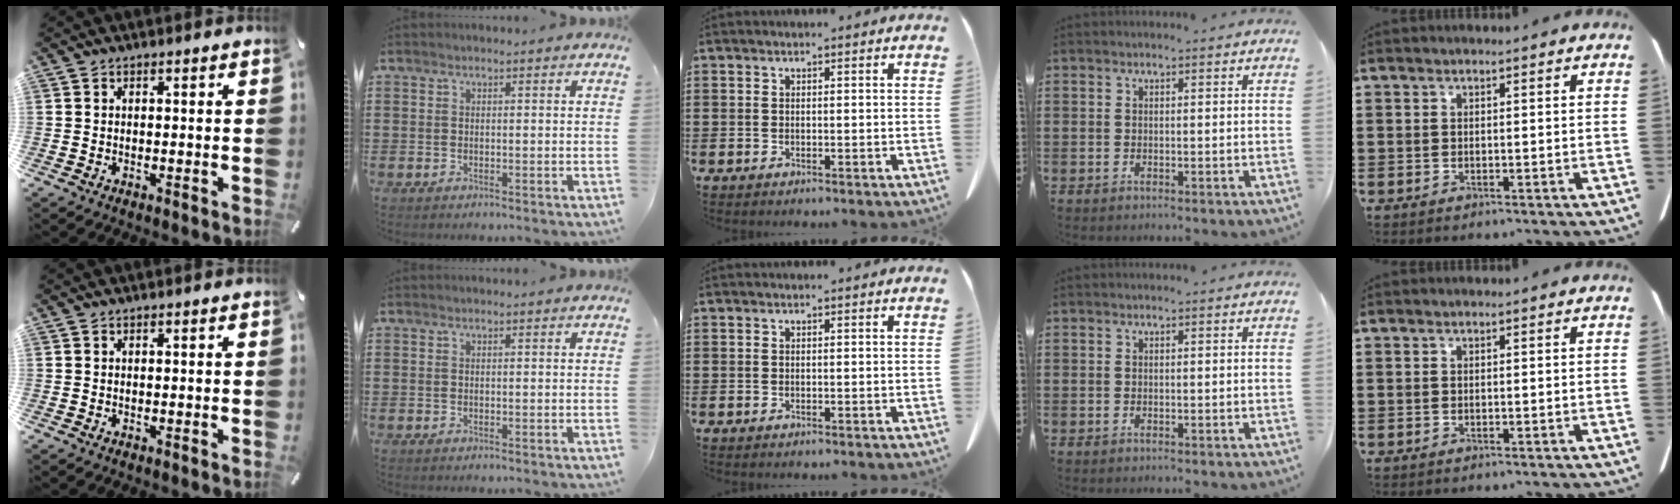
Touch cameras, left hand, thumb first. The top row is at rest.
{}